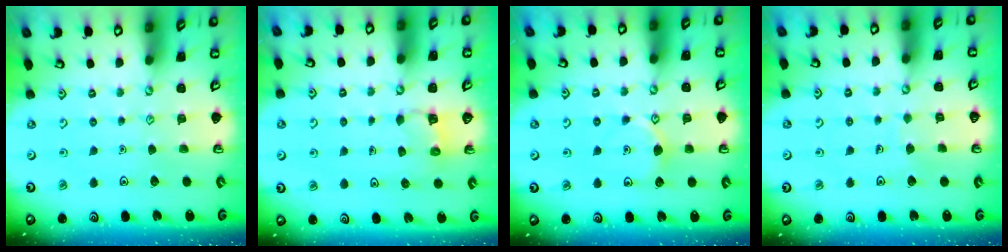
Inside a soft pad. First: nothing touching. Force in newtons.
{"total": 3.1, "press": 3.1, "slide": 0.6}
{"total": 5.1, "press": 5.1, "slide": 0.8}
{"total": 3.5, "press": 3.5, "slide": 0.2}